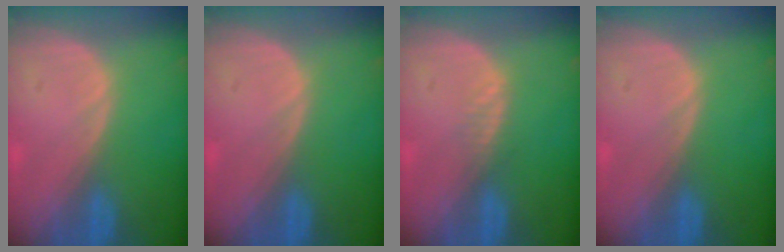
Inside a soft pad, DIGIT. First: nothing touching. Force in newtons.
{"total": 0.0}
{"total": 1.4, "press": 1.3, "slide": 0.2}
{"total": 0.0}